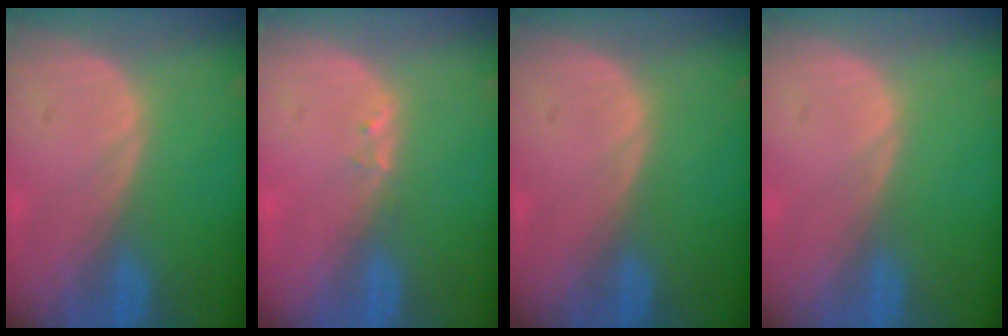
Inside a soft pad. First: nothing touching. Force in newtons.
{"total": 1.0, "press": 0.9, "slide": 0.5}
{"total": 0.0}
{"total": 0.0}